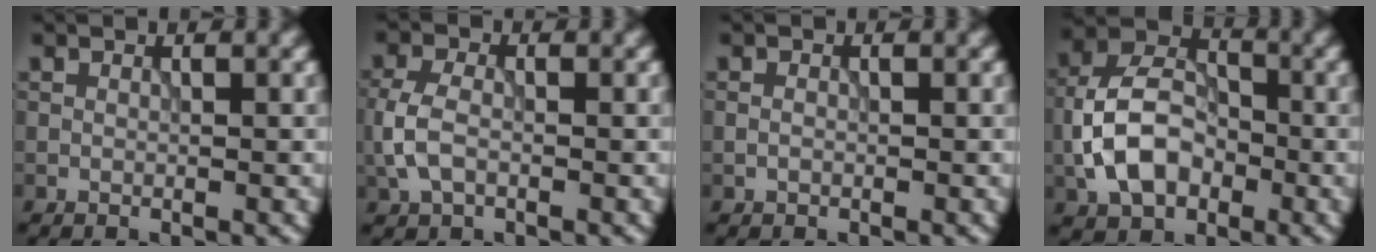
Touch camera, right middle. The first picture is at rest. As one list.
[{"total": 3.1, "force": [-0.7, 1.9, 2.3], "torque": [-0.056, 0.004, -0.018]}, {"total": 0.6, "force": [-0.2, 0.4, 0.4], "torque": [-0.009, 0.001, -0.004]}, {"total": 7.5, "force": [-2.0, 5.1, 5.1], "torque": [-0.098, 0.013, -0.045]}]